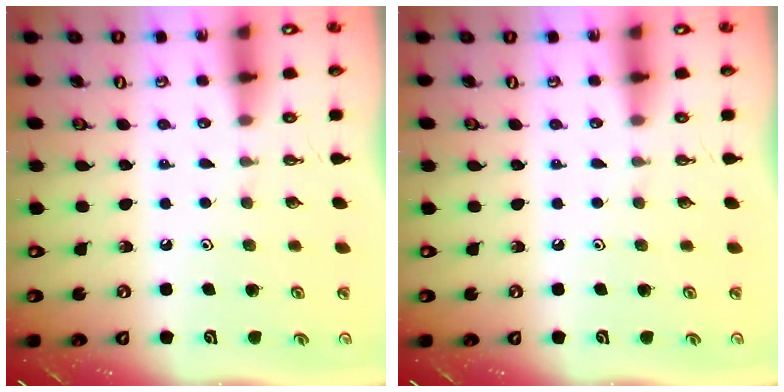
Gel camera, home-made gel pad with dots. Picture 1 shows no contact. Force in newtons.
{"total": 0.0}